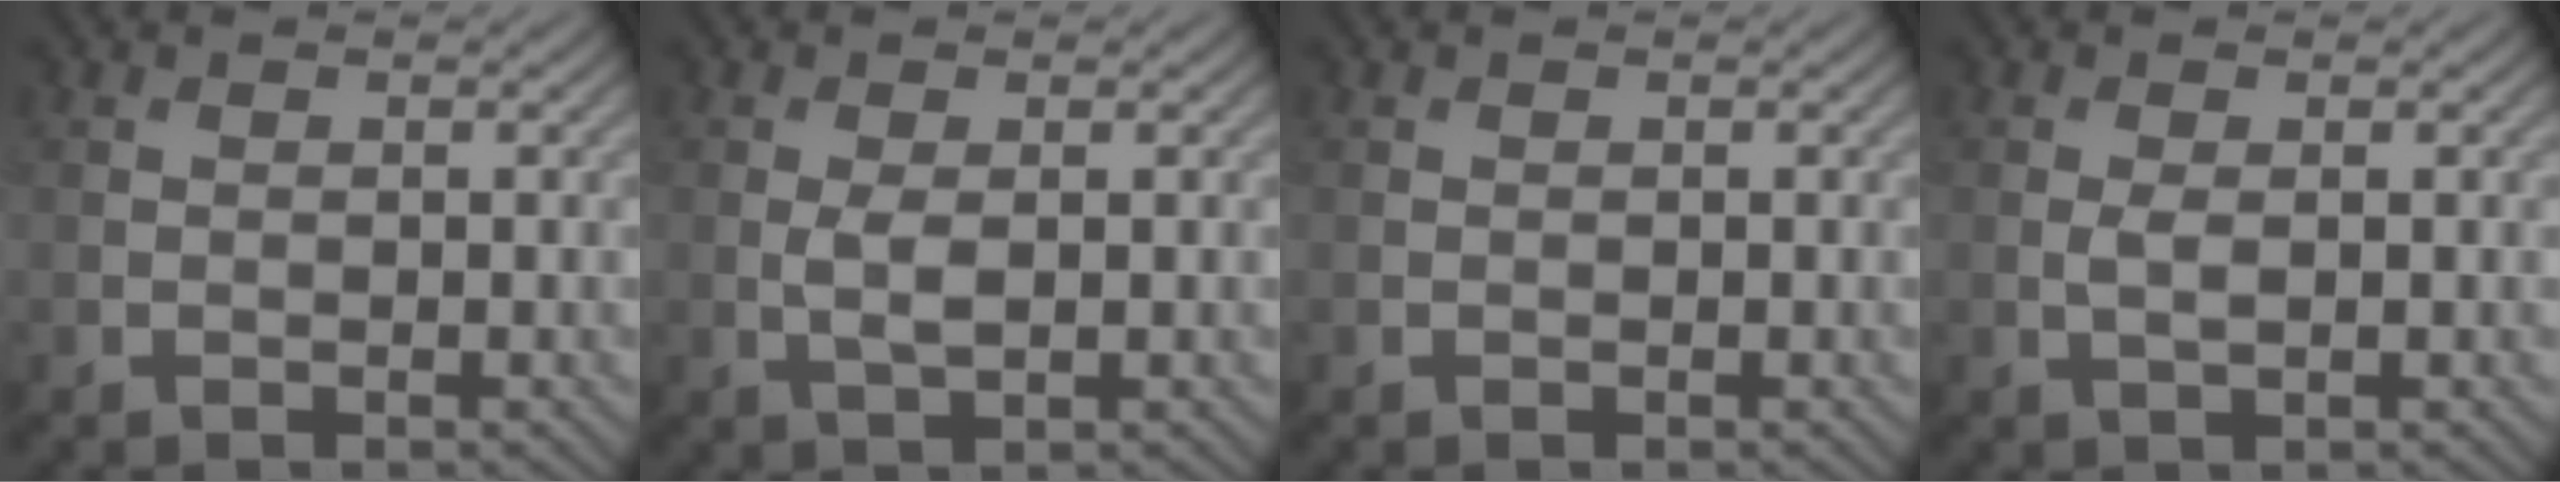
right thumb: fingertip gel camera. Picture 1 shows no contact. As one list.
[{"total": 2.2, "force": [0.1, 0.8, 2.1], "torque": [-0.053, -0.002, 0.004]}, {"total": 0.0}, {"total": 1.4, "force": [0.1, 0.5, 1.3], "torque": [-0.034, -0.001, 0.002]}]